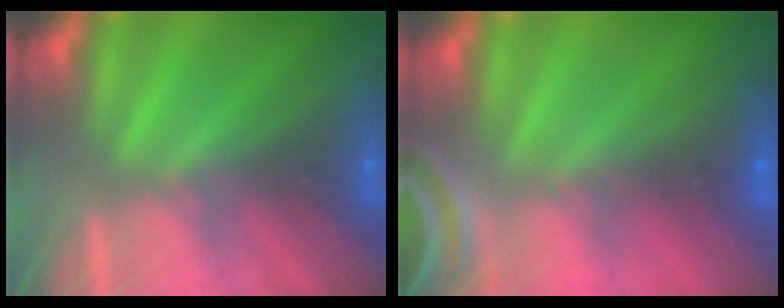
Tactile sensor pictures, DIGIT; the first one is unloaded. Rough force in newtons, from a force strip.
{"total": 7.4}